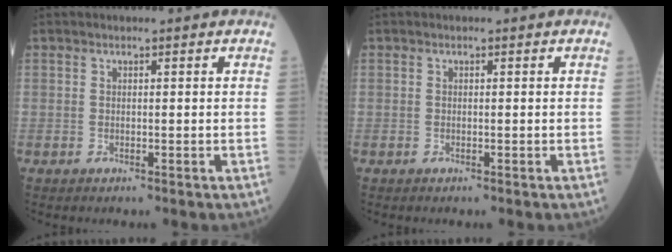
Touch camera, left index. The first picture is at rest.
{"total": 0.0}